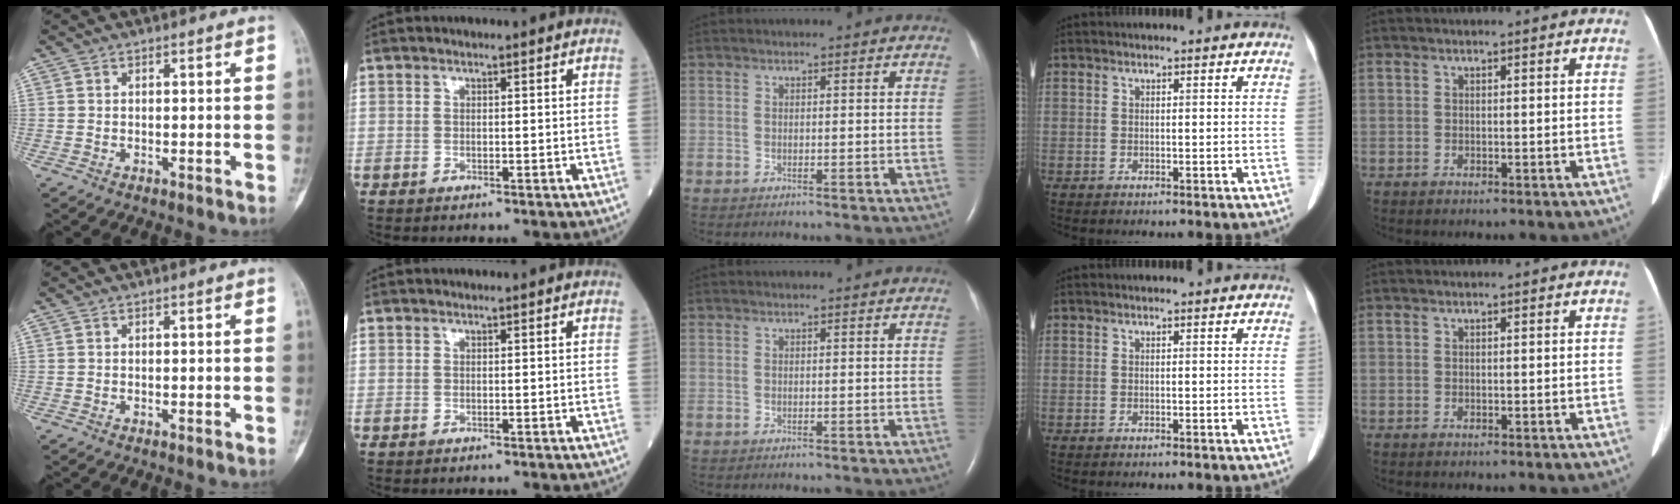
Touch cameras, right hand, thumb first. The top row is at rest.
{}